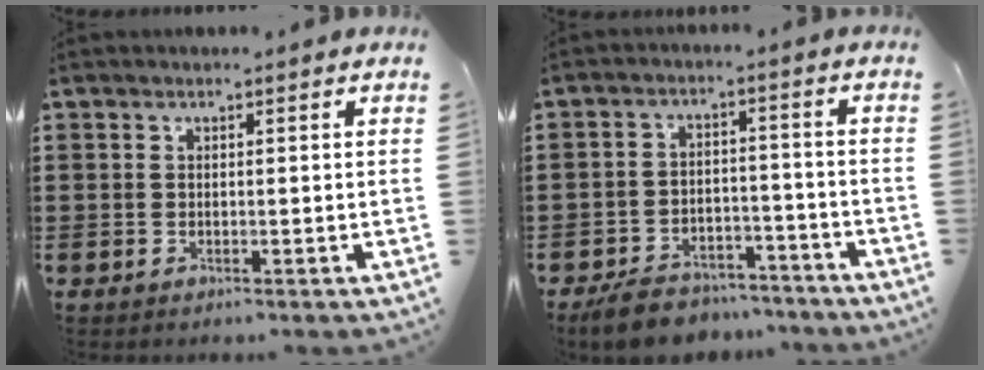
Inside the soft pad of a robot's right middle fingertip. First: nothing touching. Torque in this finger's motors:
{"motor_torque": [0.34, -0.18, 0.21, 0.09]}